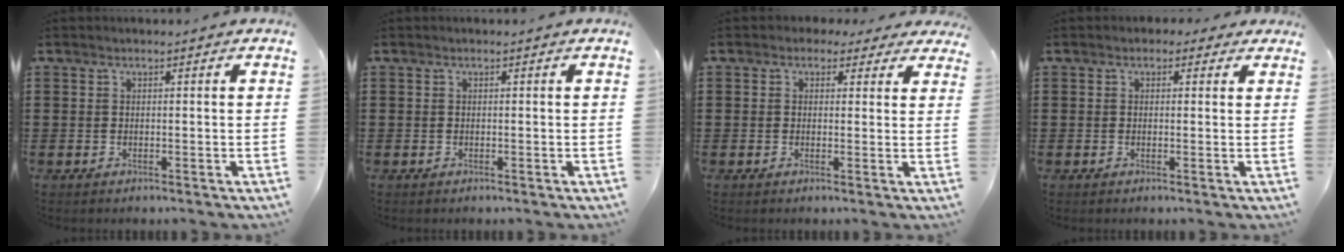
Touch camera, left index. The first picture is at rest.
{"total": 0.0}
{"total": 2.1, "force": [1.2, 1.5, 0.7], "torque": [-0.014, 0.006, 0.019]}
{"total": 1.3, "force": [0.5, 1.0, 0.5], "torque": [-0.006, 0.005, 0.007]}